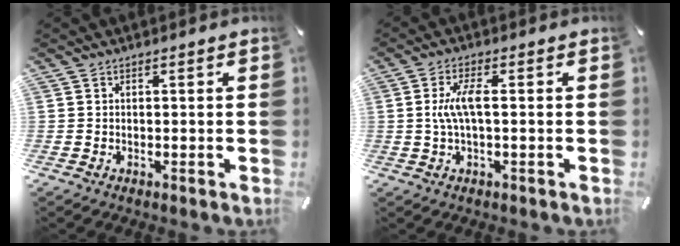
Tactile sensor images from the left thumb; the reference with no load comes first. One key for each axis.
{"total": 6.3, "fx": 0.1, "fy": 2.0, "fz": 5.9, "tx": -0.132, "ty": -0.002, "tz": -0.006}